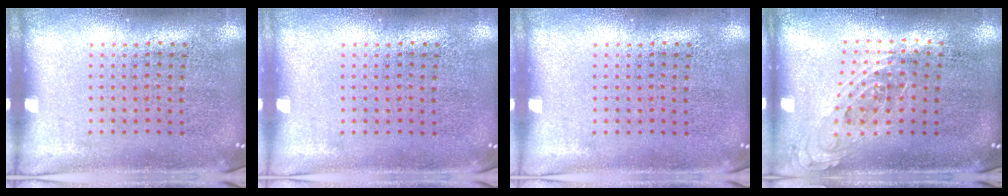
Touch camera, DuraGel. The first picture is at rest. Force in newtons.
{"total": 0.0}
{"total": 0.0}
{"total": 0.8, "press": 0.8, "slide": 0.3}